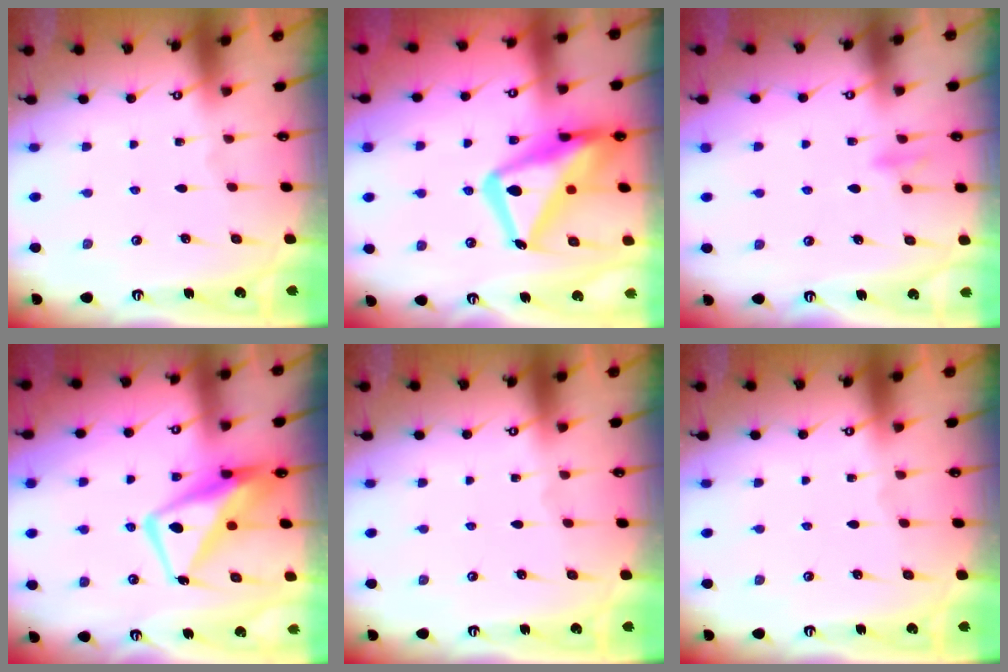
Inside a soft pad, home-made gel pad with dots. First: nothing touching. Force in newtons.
{"total": 20.9, "press": 20.8, "slide": 1.8}
{"total": 9.0, "press": 8.8, "slide": 1.5}
{"total": 10.4, "press": 10.3, "slide": 1.7}
{"total": 0.0}
{"total": 0.0}